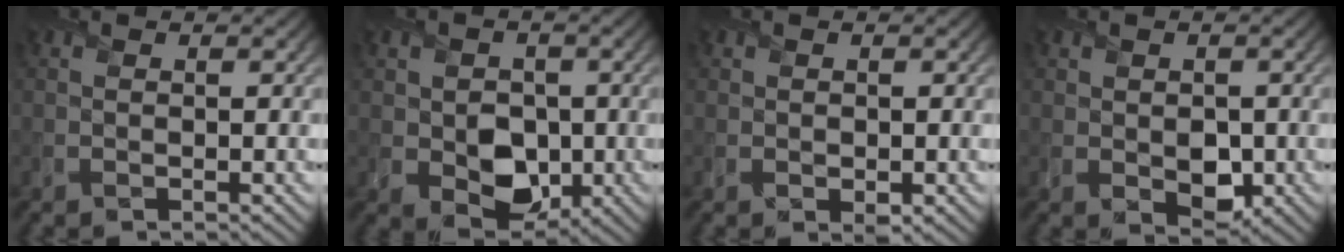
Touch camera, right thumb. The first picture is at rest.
{"total": 6.2, "force": [-0.5, 5.1, 3.5], "torque": [-0.073, -0.018, -0.009]}
{"total": 0.9, "force": [-0.1, 0.7, 0.6], "torque": [-0.009, -0.004, 0.000]}
{"total": 3.0, "force": [-0.3, 2.3, 1.9], "torque": [-0.038, -0.015, 0.002]}